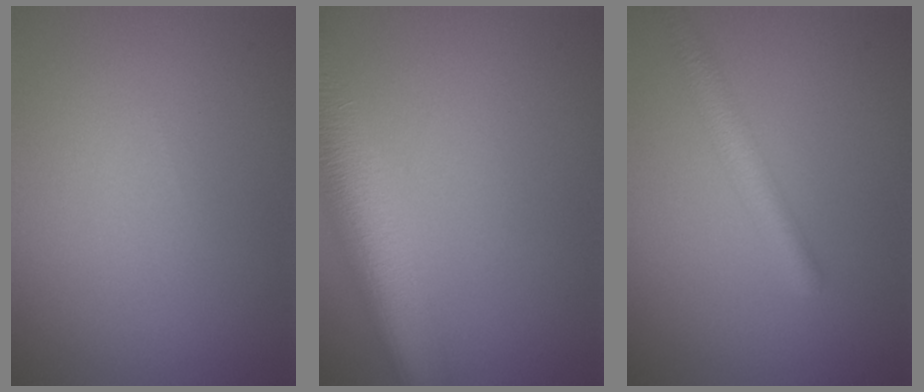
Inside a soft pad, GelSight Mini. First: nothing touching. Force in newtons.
{"total": 8.4, "press": 8.4, "slide": 0.5}
{"total": 3.0, "press": 3.0, "slide": 0.0}